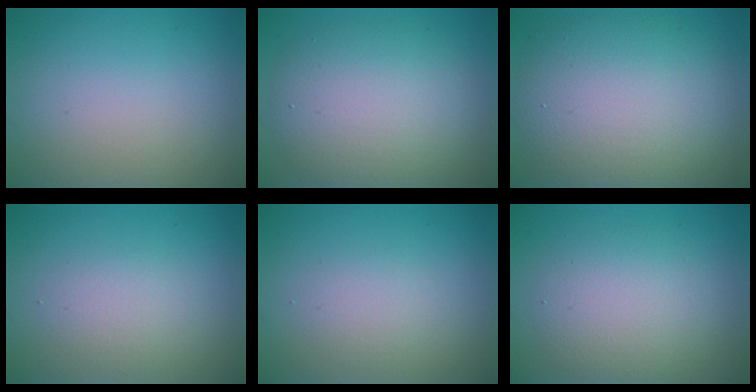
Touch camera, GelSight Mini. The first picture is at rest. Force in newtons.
{"total": 7.1, "press": 7.1, "slide": 0.1}
{"total": 10.3, "press": 10.2, "slide": 0.6}
{"total": 2.2, "press": 2.2, "slide": 0.1}
{"total": 1.7, "press": 1.7, "slide": 0.0}
{"total": 4.2, "press": 4.2, "slide": 0.3}